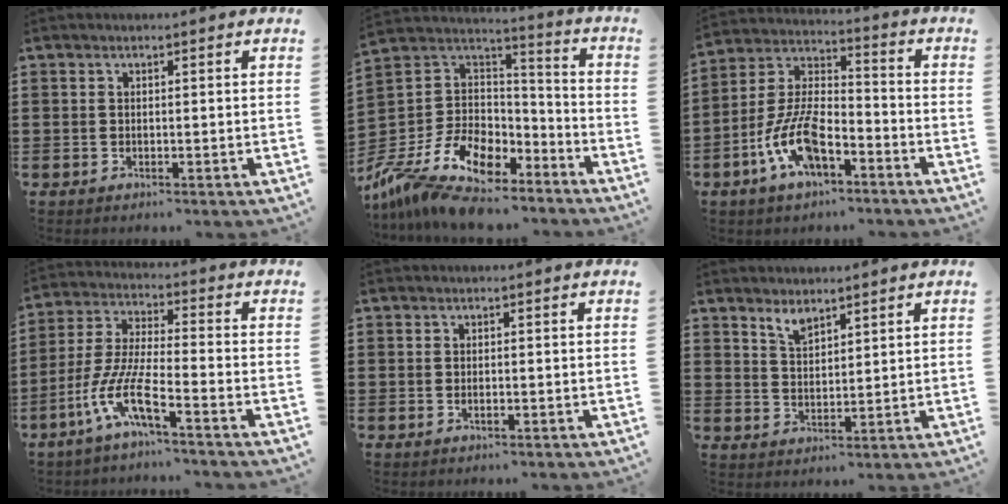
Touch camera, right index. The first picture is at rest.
{"total": 13.2, "force": [-8.9, 7.3, 6.5], "torque": [-0.150, 0.020, -0.158]}
{"total": 10.4, "force": [-5.6, 4.7, 7.4], "torque": [-0.177, 0.000, -0.111]}
{"total": 9.0, "force": [-5.6, 1.2, 7.0], "torque": [-0.178, -0.020, -0.117]}
{"total": 0.6, "force": [-0.2, 0.1, 0.6], "torque": [-0.013, -0.005, -0.003]}
{"total": 3.0, "force": [2.5, 1.2, 1.1], "torque": [-0.029, 0.002, 0.047]}